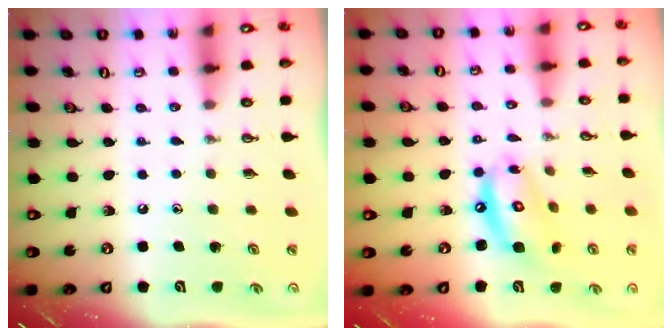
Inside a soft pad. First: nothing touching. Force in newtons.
{"total": 12.1, "press": 12.1, "slide": 1.0}